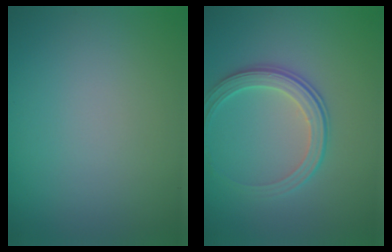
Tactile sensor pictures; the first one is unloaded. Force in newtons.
{"total": 2.8, "press": 2.2, "slide": 1.8}